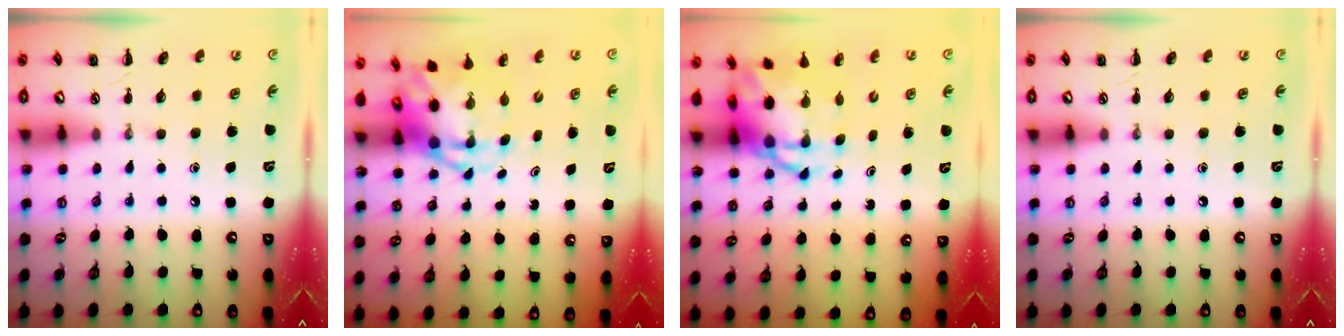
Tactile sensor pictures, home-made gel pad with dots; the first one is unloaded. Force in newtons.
{"total": 5.1, "press": 4.9, "slide": 1.7}
{"total": 8.2, "press": 7.9, "slide": 2.0}
{"total": 0.0}